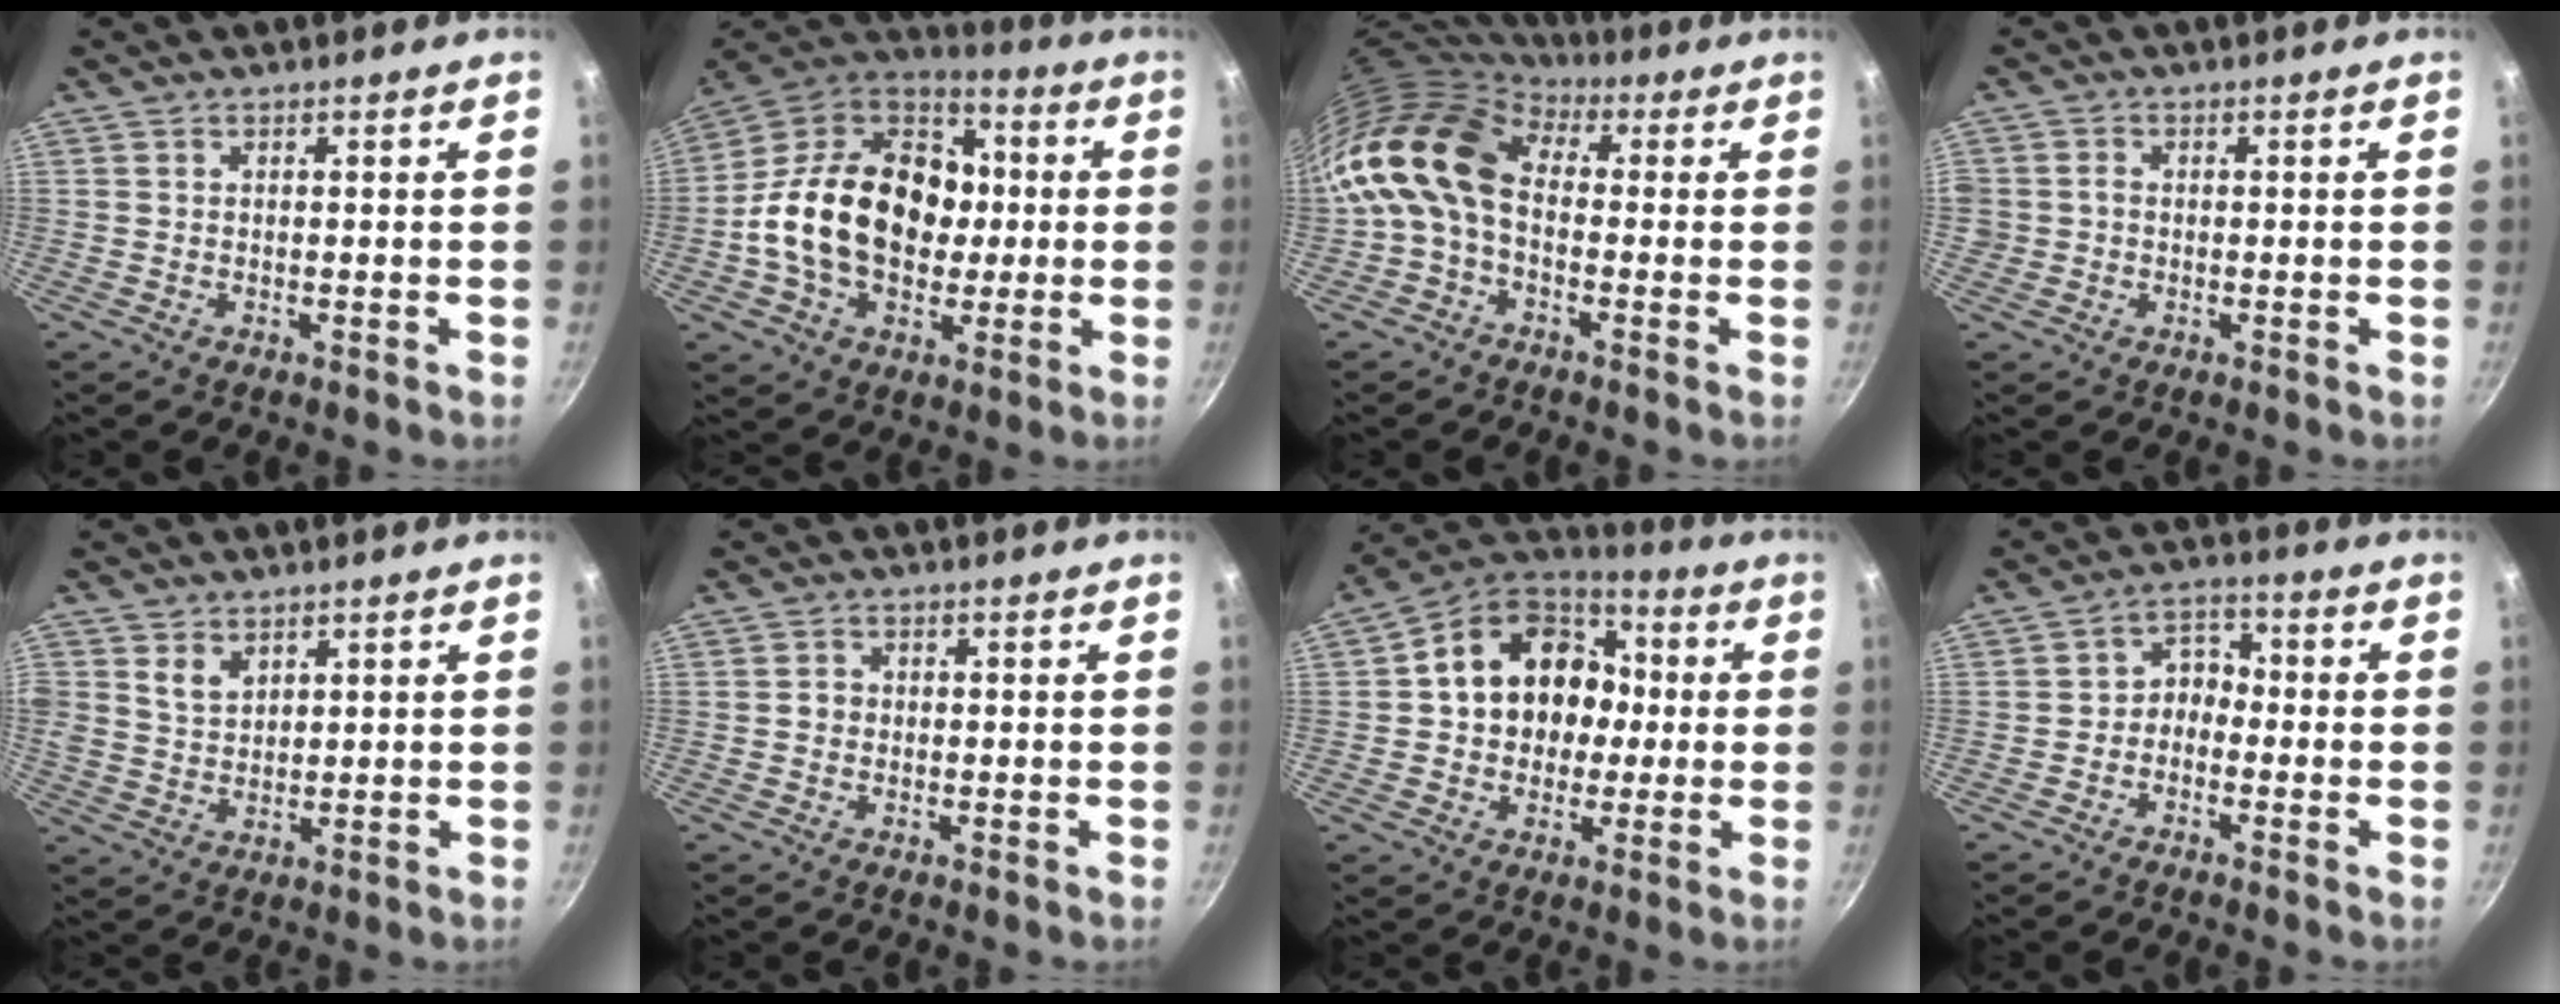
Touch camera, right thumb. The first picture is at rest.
{"total": 24.2, "force": [-0.6, 17.8, 16.4], "torque": [-0.245, 0.039, -0.020]}
{"total": 12.2, "force": [0.0, 8.4, 8.9], "torque": [-0.155, 0.027, -0.022]}
{"total": 2.1, "force": [-0.4, 2.0, 0.6], "torque": [-0.002, 0.011, -0.008]}
{"total": 4.3, "force": [2.3, 3.1, 1.9], "torque": [-0.024, -0.015, 0.047]}
{"total": 1.5, "force": [-0.2, 1.3, 0.6], "torque": [-0.003, 0.006, -0.005]}
{"total": 17.3, "force": [1.1, 14.2, 9.9], "torque": [-0.123, 0.040, 0.007]}
{"total": 4.4, "force": [-1.7, 3.3, 2.2], "torque": [-0.014, 0.034, -0.040]}